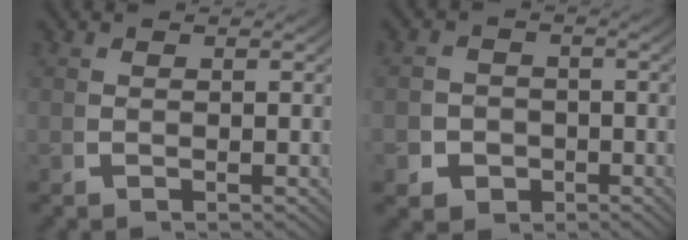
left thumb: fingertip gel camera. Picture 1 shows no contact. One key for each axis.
{"total": 5.2, "fx": -2.1, "fy": 4.4, "fz": 1.8, "tx": -0.031, "ty": -0.024, "tz": -0.029}